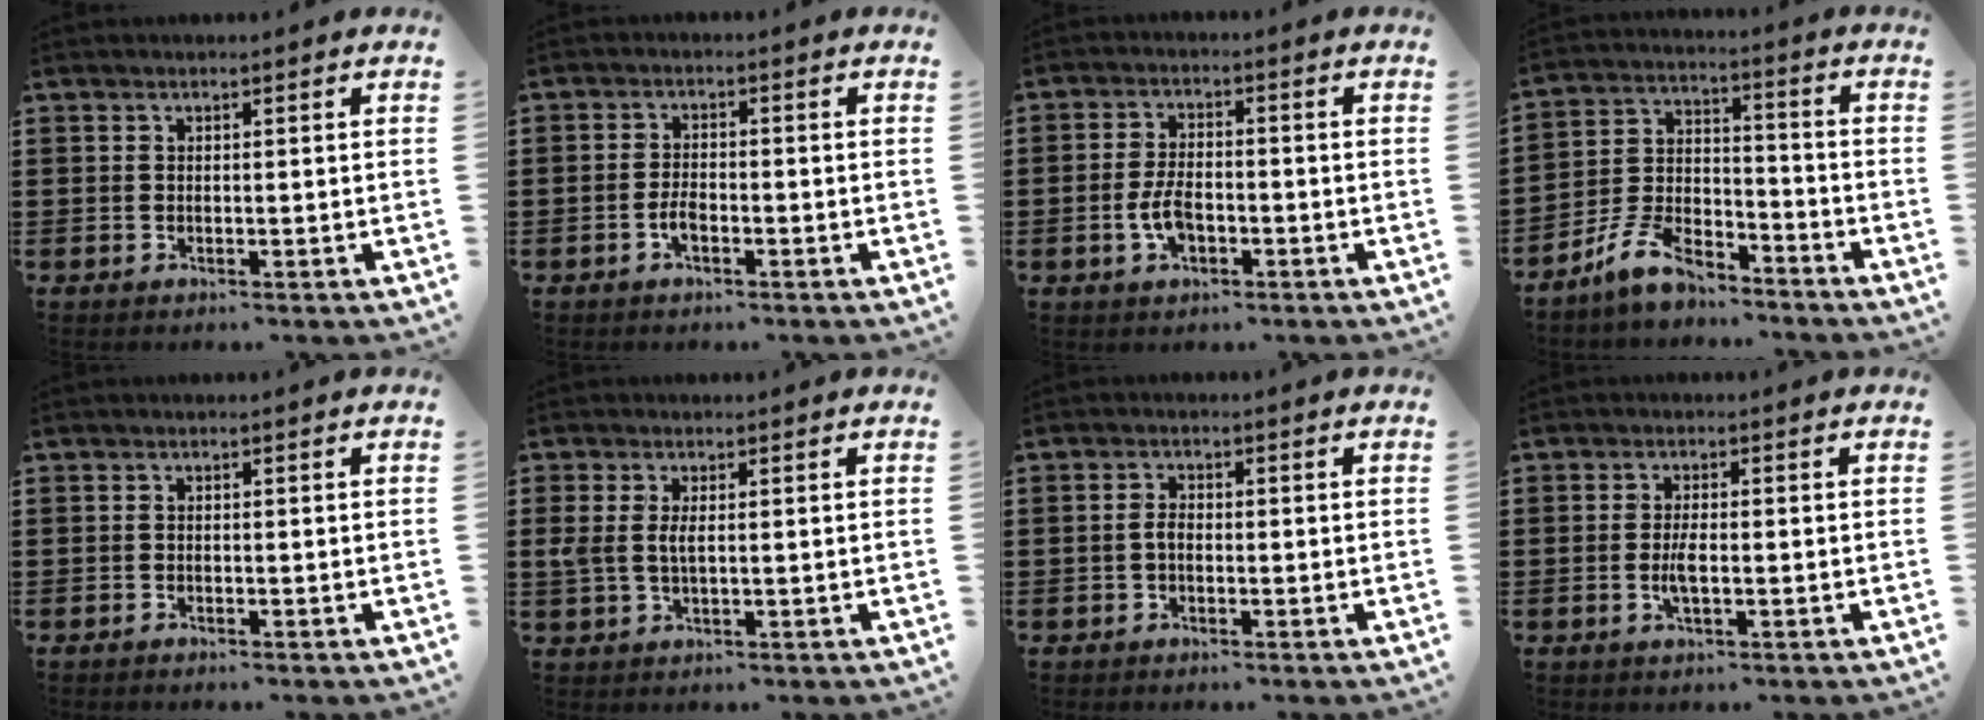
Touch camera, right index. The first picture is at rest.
{"total": 2.3, "force": [-1.2, 0.9, 1.8], "torque": [-0.047, -0.002, -0.026]}
{"total": 4.6, "force": [-1.4, 2.4, 3.7], "torque": [-0.082, 0.002, -0.030]}
{"total": 8.5, "force": [-7.2, 2.8, 3.5], "torque": [-0.086, 0.017, -0.142]}
{"total": 0.6, "force": [-0.6, 0.0, 0.0], "torque": [-0.002, -0.002, -0.013]}
{"total": 2.9, "force": [0.3, 1.2, 2.6], "torque": [-0.074, -0.002, -0.003]}
{"total": 1.9, "force": [-0.5, 1.0, 1.5], "torque": [-0.038, 0.000, -0.012]}
{"total": 3.0, "force": [-0.6, 0.9, 2.8], "torque": [-0.063, -0.004, -0.016]}